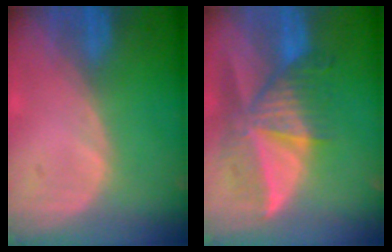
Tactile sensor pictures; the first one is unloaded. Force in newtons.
{"total": 9.2, "press": 8.3, "slide": 4.0}